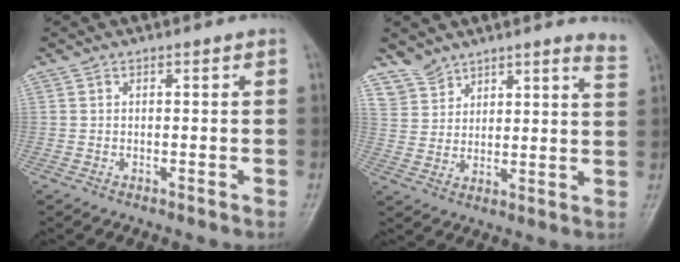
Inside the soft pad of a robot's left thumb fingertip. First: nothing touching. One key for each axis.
{"total": 7.6, "fx": 7.1, "fy": 2.7, "fz": 0.3, "tx": 0.032, "ty": -0.056, "tz": 0.107}